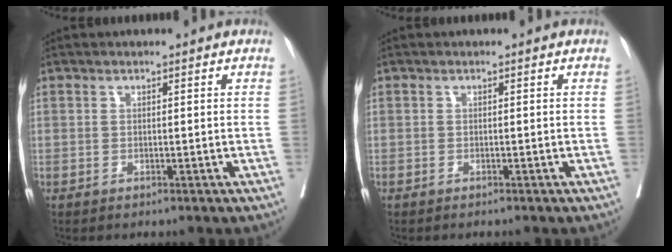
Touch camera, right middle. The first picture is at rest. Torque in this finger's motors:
{"motor_torque": [0.11, -0.09, 0.02, 0.01]}